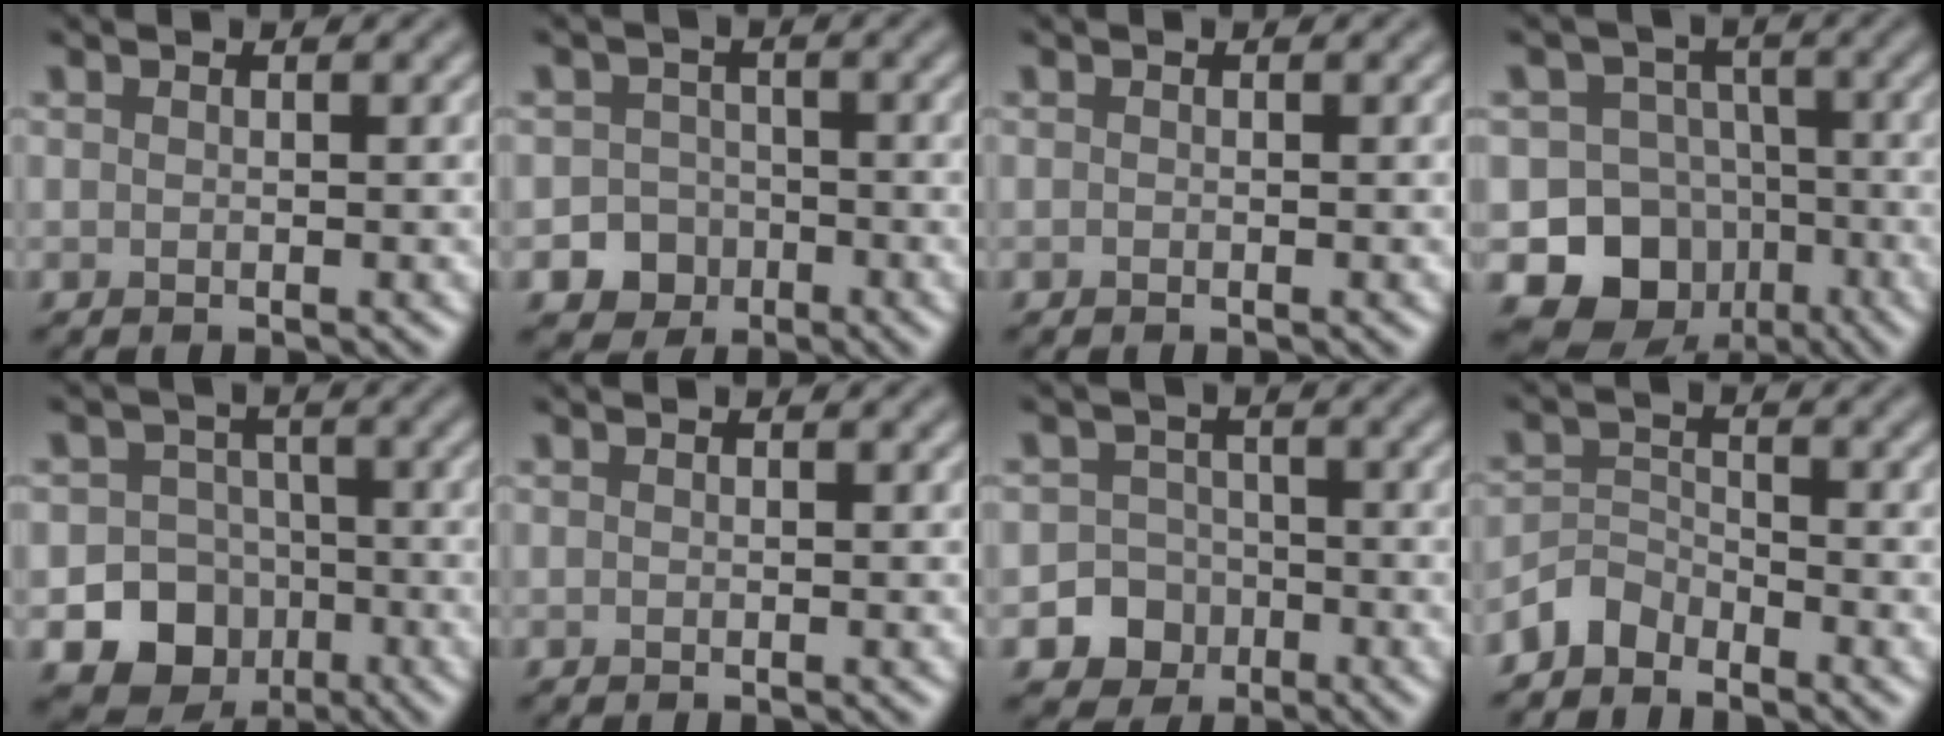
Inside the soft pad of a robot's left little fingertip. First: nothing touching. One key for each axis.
{"total": 4.6, "fx": -2.5, "fy": 3.8, "fz": 0.7, "tx": 0.025, "ty": -0.005, "tz": -0.051}
{"total": 0.0}
{"total": 12.5, "fx": -5.7, "fy": 10.7, "fz": 3.0, "tx": -0.043, "ty": -0.018, "tz": -0.108}
{"total": 11.0, "fx": -4.7, "fy": 9.6, "fz": 2.7, "tx": -0.015, "ty": -0.041, "tz": -0.090}
{"total": 0.0}
{"total": 5.9, "fx": -2.8, "fy": 5.2, "fz": 0.8, "tx": 0.020, "ty": -0.014, "tz": -0.068}
{"total": 2.8, "fx": -2.5, "fy": 1.2, "fz": 0.4, "tx": -0.005, "ty": 0.008, "tz": -0.061}